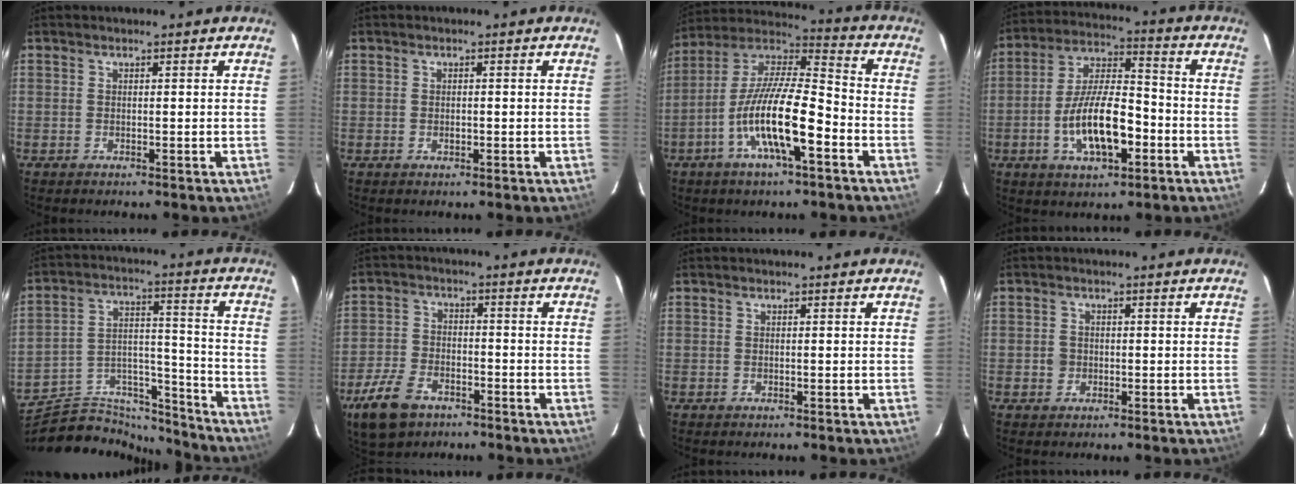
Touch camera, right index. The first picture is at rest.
{"total": 0.9, "force": [-0.2, 0.7, 0.5], "torque": [-0.007, 0.000, -0.002]}
{"total": 16.4, "force": [-6.5, 3.8, 14.5], "torque": [-0.276, -0.011, -0.129]}
{"total": 14.1, "force": [-4.6, 5.4, 12.2], "torque": [-0.237, 0.004, -0.075]}
{"total": 16.7, "force": [-15.2, 5.8, 3.8], "torque": [-0.067, 0.056, -0.236]}
{"total": 10.6, "force": [-6.6, 6.1, 5.5], "torque": [-0.143, -0.001, -0.125]}
{"total": 0.0}
{"total": 1.8, "force": [-0.4, 1.7, 0.4], "torque": [-0.005, 0.002, -0.005]}